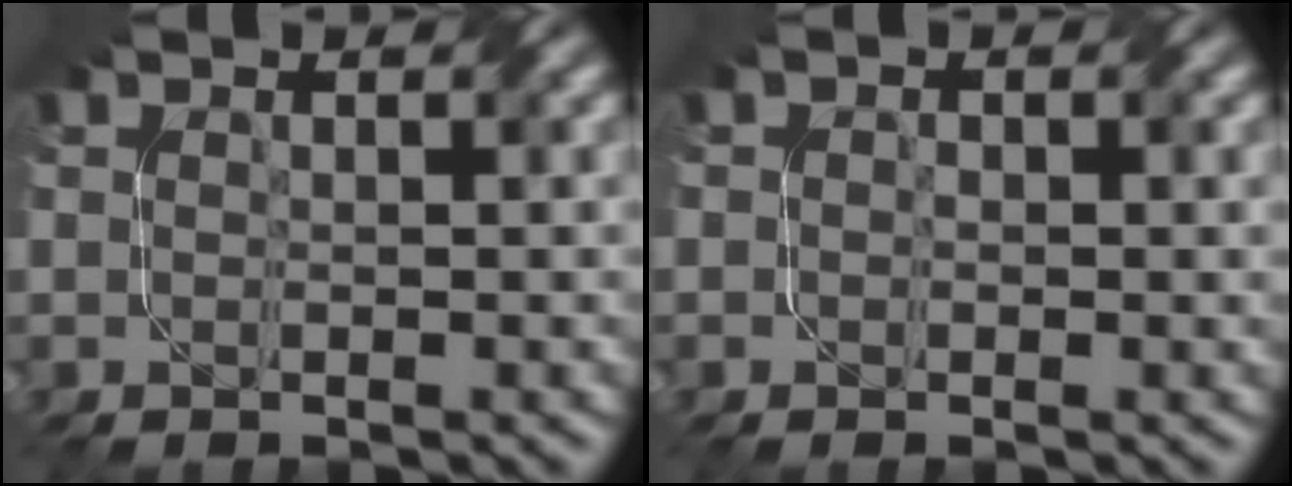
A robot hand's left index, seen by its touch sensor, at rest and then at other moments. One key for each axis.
{"total": 1.1, "fx": 0.1, "fy": 0.8, "fz": 0.7, "tx": -0.006, "ty": -0.003, "tz": 0.002}